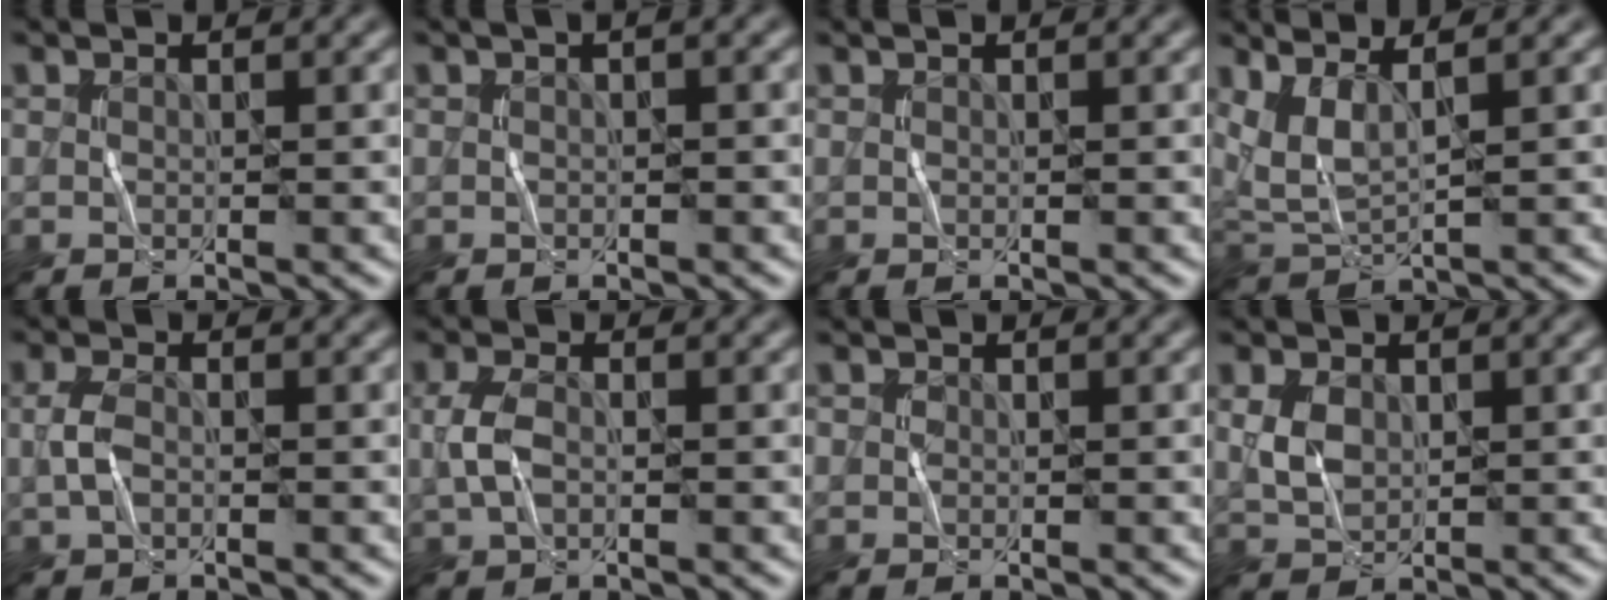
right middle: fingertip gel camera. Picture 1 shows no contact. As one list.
[{"total": 1.1, "force": [0.3, 0.2, 1.0], "torque": [-0.017, -0.002, 0.002]}, {"total": 0.0}, {"total": 4.0, "force": [2.1, 1.1, 3.2], "torque": [-0.079, 0.000, 0.052]}, {"total": 2.2, "force": [-0.3, 1.3, 1.8], "torque": [-0.043, 0.002, -0.008]}, {"total": 2.8, "force": [-0.2, 1.8, 2.2], "torque": [-0.056, 0.001, -0.005]}, {"total": 0.0}, {"total": 2.7, "force": [0.6, 2.0, 1.7], "torque": [-0.040, 0.000, 0.015]}]